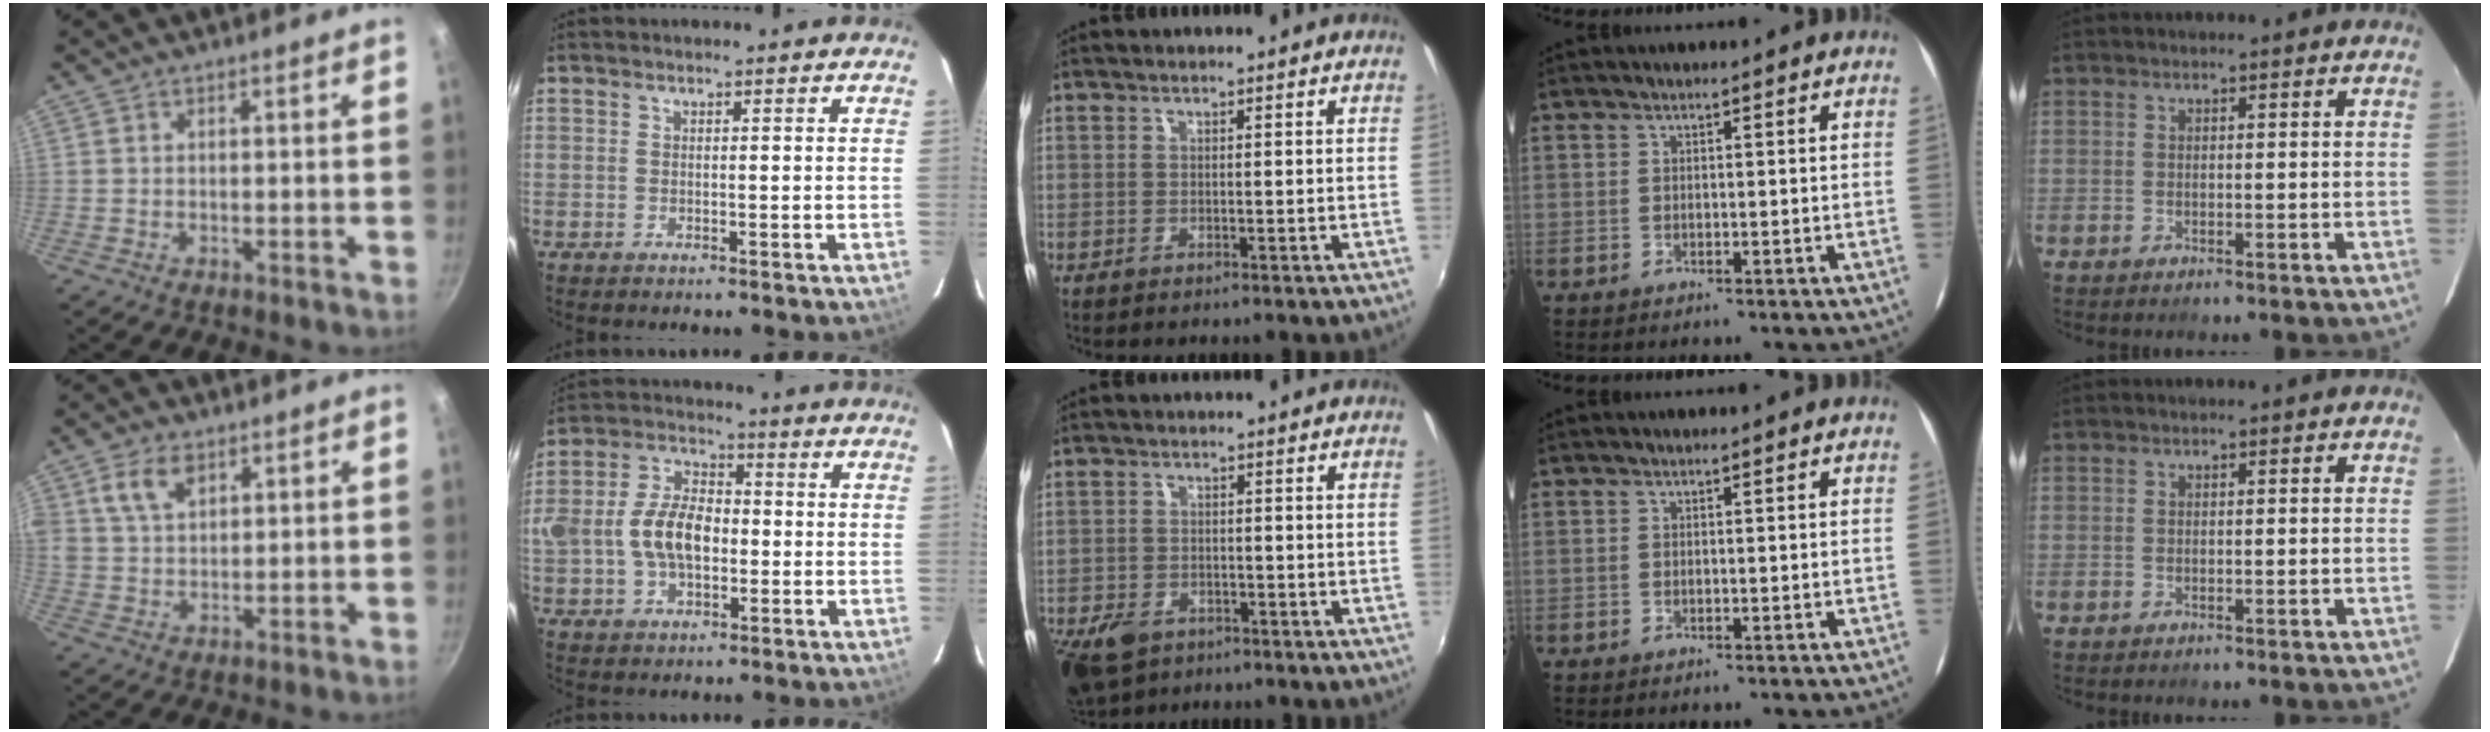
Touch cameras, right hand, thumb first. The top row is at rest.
{"thumb": {"total": 6.8, "force": [3.2, 4.4, 4.1], "torque": [-0.065, -0.006, 0.060]}, "index": {"total": 12.0, "force": [-1.6, 7.5, 9.2], "torque": [-0.190, 0.017, -0.029]}, "middle": {"total": 7.2, "force": [-4.7, 4.4, 3.3], "torque": [-0.087, -0.010, -0.081]}}